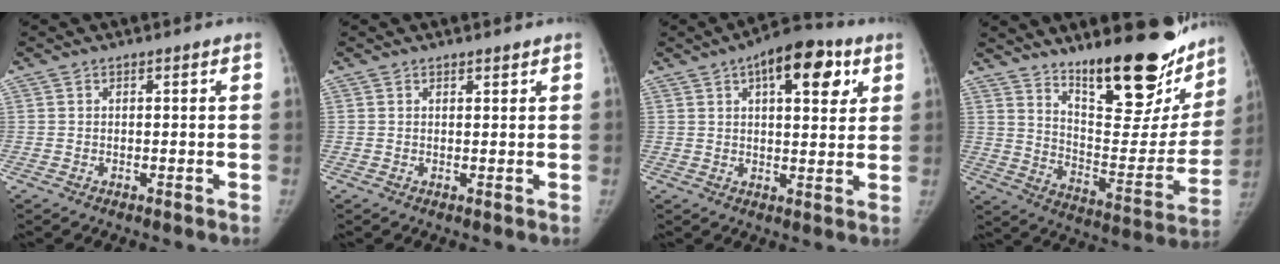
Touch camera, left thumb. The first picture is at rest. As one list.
[{"total": 1.1, "force": [1.0, 0.4, 0.5], "torque": [-0.005, -0.006, 0.015]}, {"total": 13.4, "force": [6.0, 5.9, 10.4], "torque": [-0.112, -0.004, 0.080]}, {"total": 27.5, "force": [19.4, 9.1, 17.2], "torque": [-0.203, -0.114, 0.284]}]